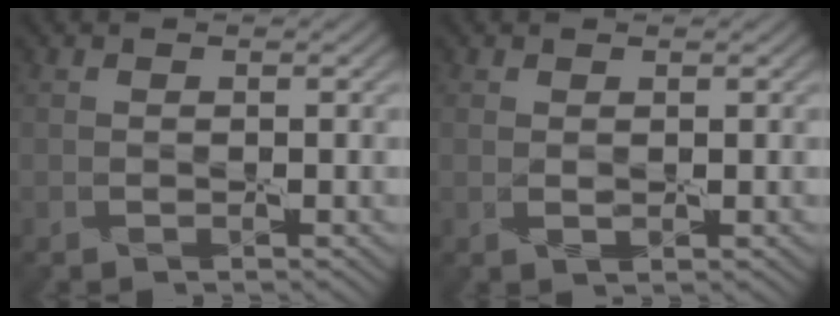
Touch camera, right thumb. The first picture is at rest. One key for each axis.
{"total": 0.7, "fx": 0.4, "fy": 0.3, "fz": 0.5, "tx": -0.015, "ty": -0.004, "tz": 0.010}